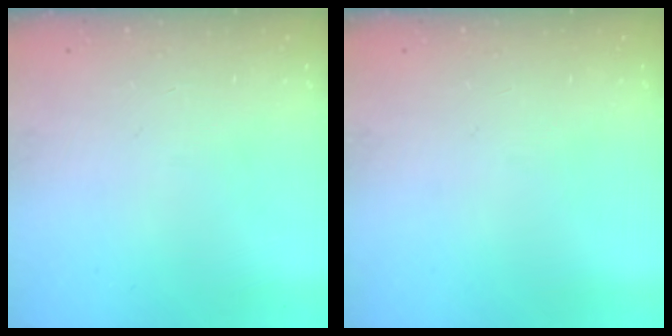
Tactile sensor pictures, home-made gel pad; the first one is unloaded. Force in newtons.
{"total": 0.0}